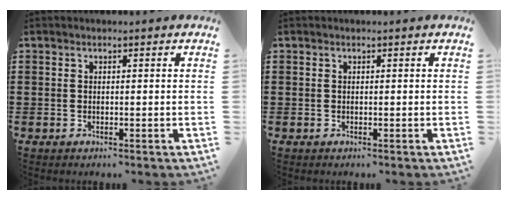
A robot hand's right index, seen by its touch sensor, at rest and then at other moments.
{"total": 0.0}